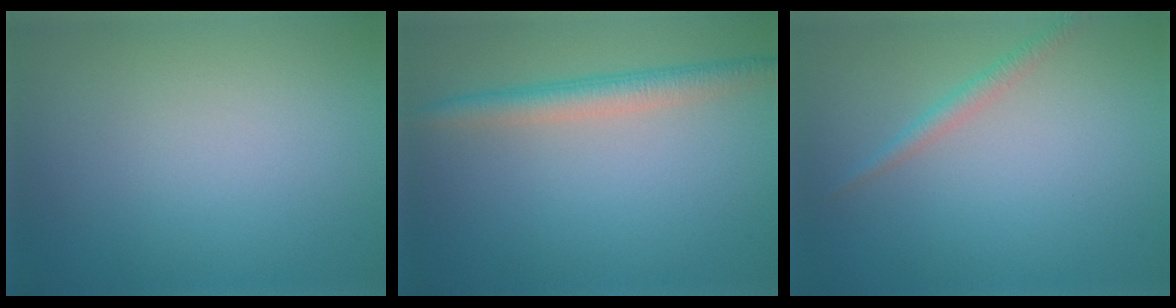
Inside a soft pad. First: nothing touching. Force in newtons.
{"total": 3.0, "press": 3.0, "slide": 0.1}
{"total": 1.4, "press": 1.4, "slide": 0.0}